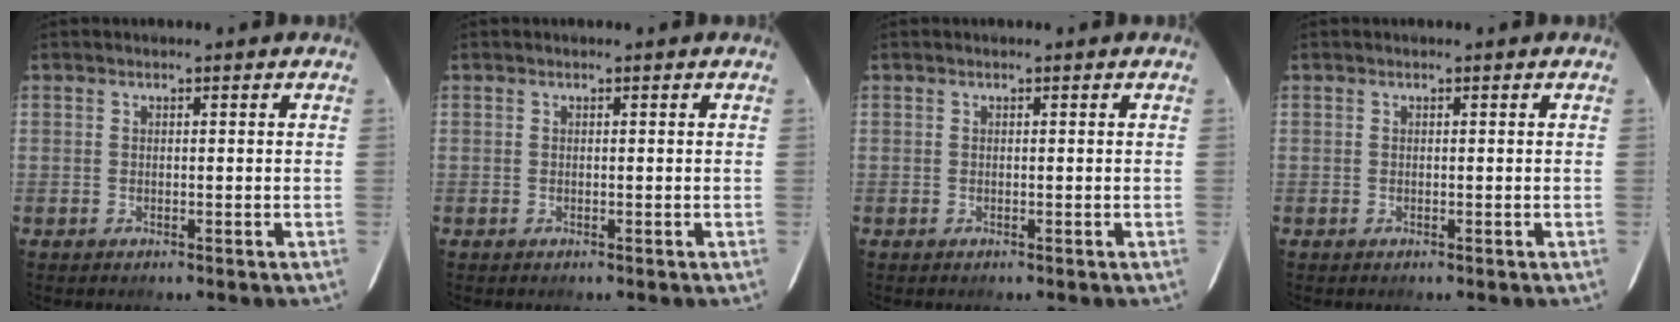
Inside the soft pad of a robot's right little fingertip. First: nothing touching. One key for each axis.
{"total": 0.0}
{"total": 0.0}
{"total": 0.0}